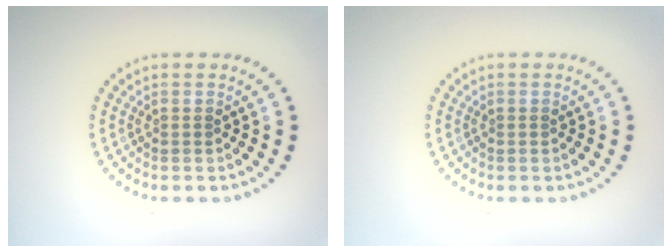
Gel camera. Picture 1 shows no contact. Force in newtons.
{"total": 0.0}